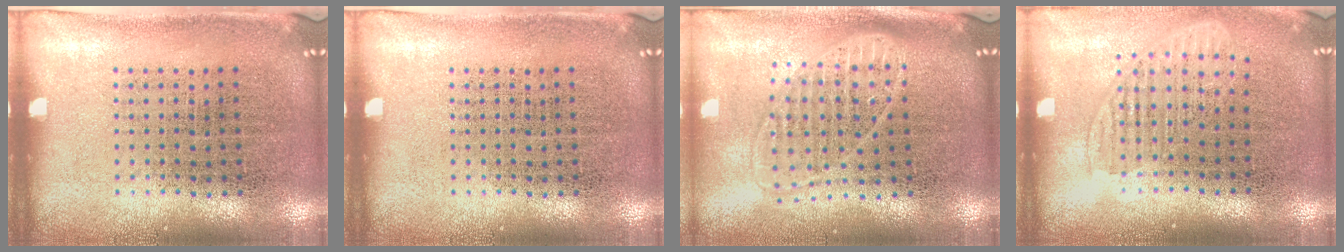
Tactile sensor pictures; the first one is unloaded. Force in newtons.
{"total": 0.0}
{"total": 1.8, "press": 1.5, "slide": 1.0}
{"total": 1.4, "press": 1.2, "slide": 0.8}